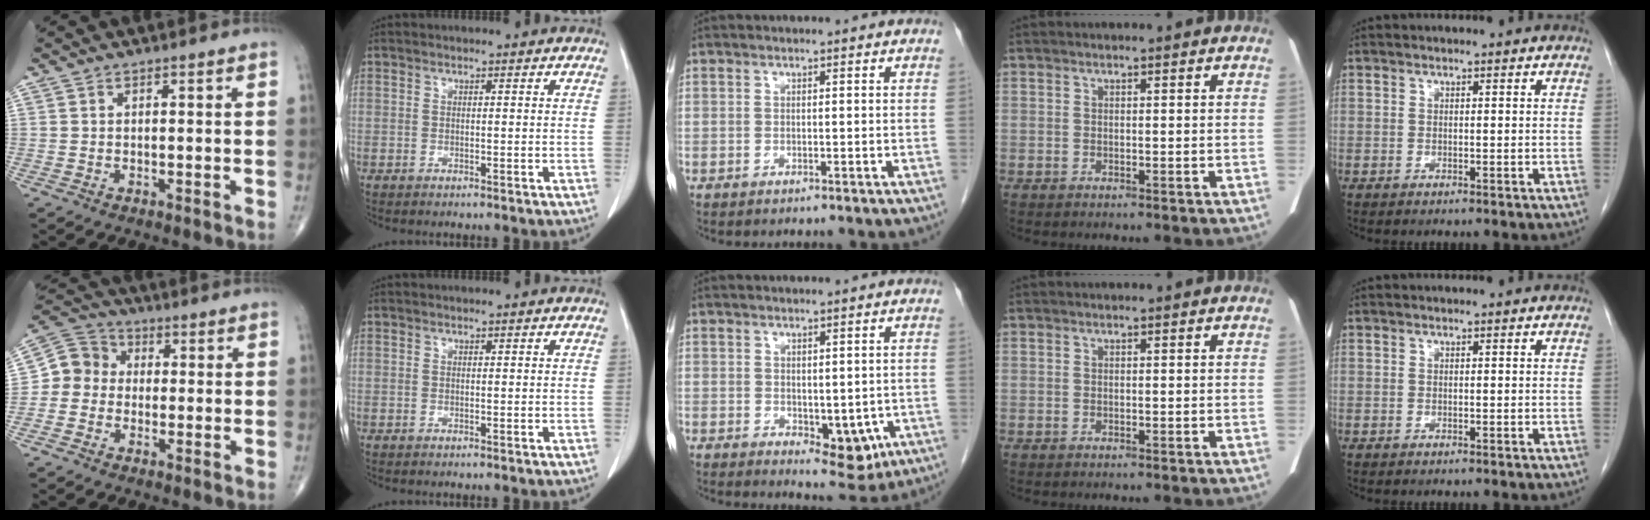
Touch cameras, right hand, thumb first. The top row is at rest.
{"thumb": {"total": 7.2, "force": [-0.6, 6.5, 2.9], "torque": [-0.032, 0.027, -0.028]}, "middle": {"total": 5.9, "force": [-1.4, 2.9, 5.0], "torque": [-0.055, -0.013, -0.005]}}